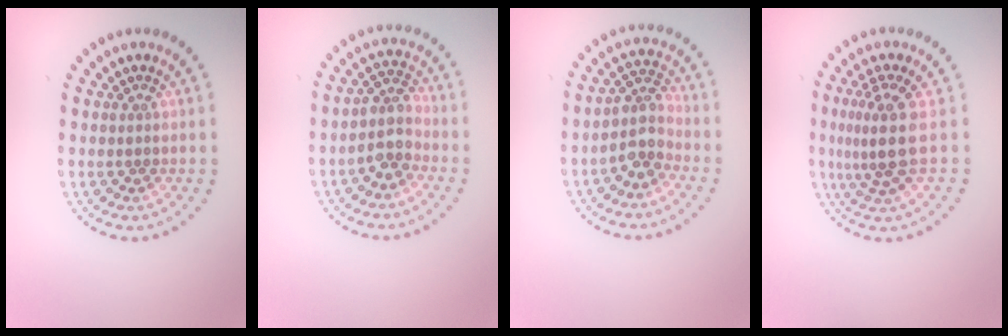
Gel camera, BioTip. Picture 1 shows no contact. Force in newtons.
{"total": 3.0, "press": 2.4, "slide": 1.8}
{"total": 3.1, "press": 2.3, "slide": 2.0}
{"total": 3.6, "press": 2.7, "slide": 2.4}